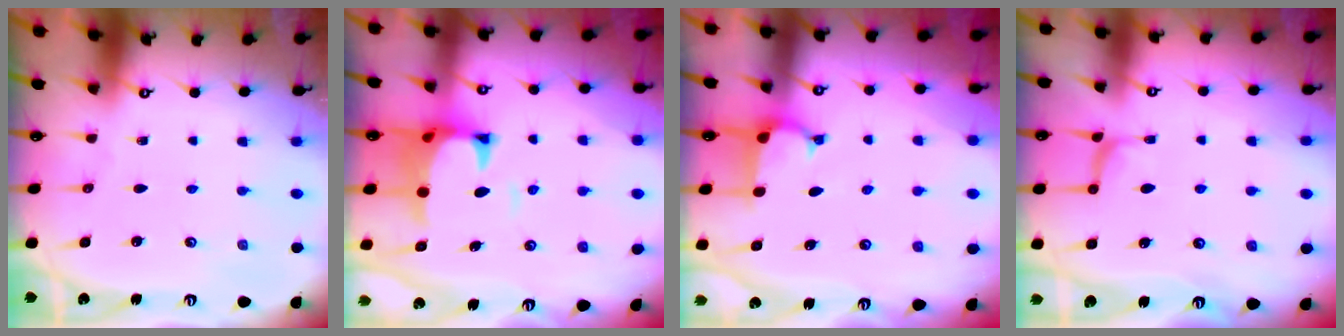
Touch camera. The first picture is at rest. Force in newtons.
{"total": 2.8, "press": 2.5, "slide": 1.1}
{"total": 1.7, "press": 1.6, "slide": 0.5}
{"total": 2.9, "press": 2.7, "slide": 0.9}